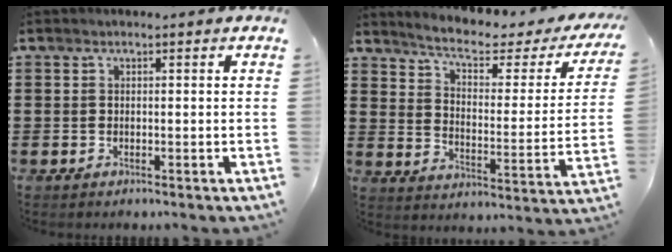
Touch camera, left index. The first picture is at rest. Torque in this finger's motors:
{"motor_torque": [1.32, -0.82, 0.18, 0.03]}